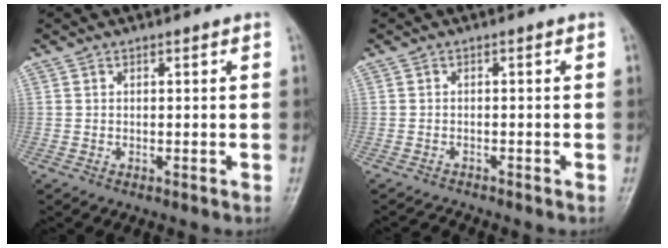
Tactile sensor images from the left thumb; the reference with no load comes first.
{"total": 1.3, "force": [-1.2, -0.1, -0.3], "torque": [-0.004, -0.004, -0.022]}